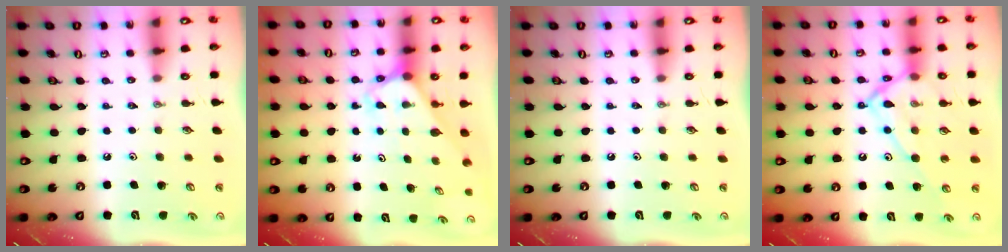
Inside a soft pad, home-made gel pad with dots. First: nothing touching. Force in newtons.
{"total": 2.6, "press": 2.6, "slide": 0.2}
{"total": 0.0}
{"total": 15.7, "press": 15.6, "slide": 1.3}